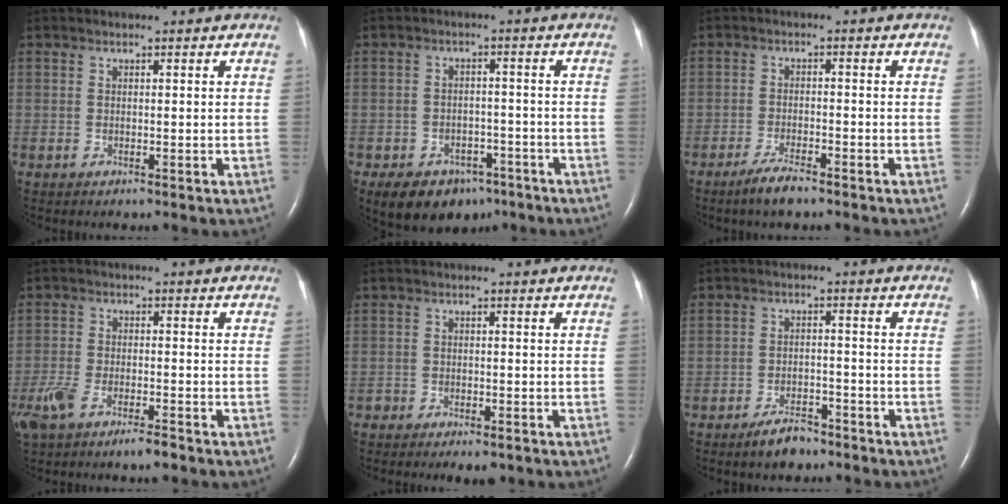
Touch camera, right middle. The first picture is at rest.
{"total": 9.9, "force": [-6.6, 6.3, 3.7], "torque": [-0.061, 0.009, -0.092]}
{"total": 3.7, "force": [-2.9, 0.4, 2.3], "torque": [-0.055, -0.006, -0.055]}
{"total": 7.0, "force": [-5.0, 1.7, 4.6], "torque": [-0.093, -0.006, -0.086]}
{"total": 3.6, "force": [-2.8, 1.4, 1.8], "torque": [-0.023, -0.004, -0.038]}
{"total": 4.3, "force": [-3.5, 1.5, 2.0], "torque": [-0.043, 0.000, -0.055]}